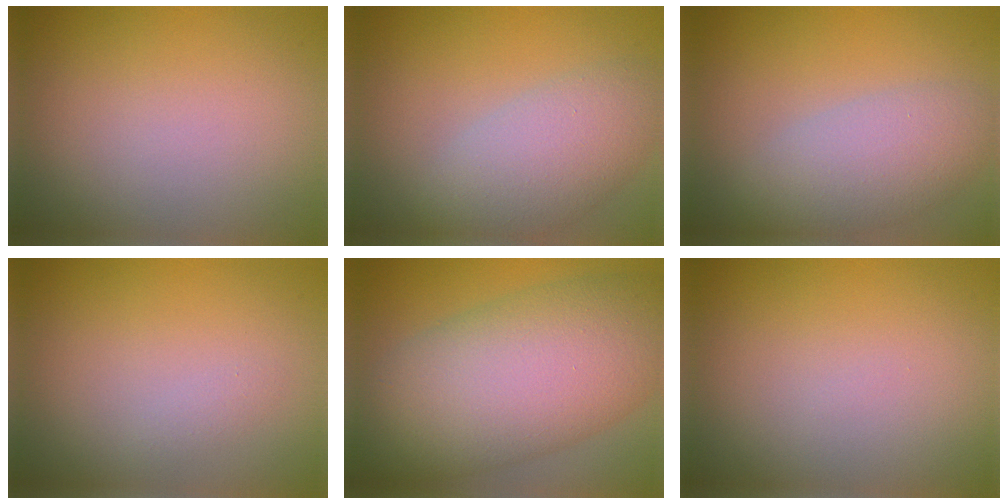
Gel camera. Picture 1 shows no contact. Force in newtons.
{"total": 5.6, "press": 5.6, "slide": 0.3}
{"total": 5.0, "press": 5.0, "slide": 0.3}
{"total": 0.7, "press": 0.7, "slide": 0.1}
{"total": 13.0, "press": 13.0, "slide": 0.2}
{"total": 0.0}